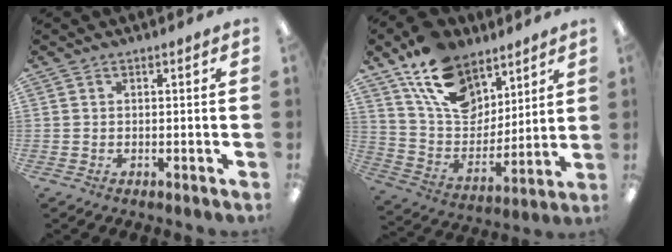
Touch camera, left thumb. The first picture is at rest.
{"total": 18.0, "force": [11.2, 11.1, 8.8], "torque": [-0.161, -0.048, 0.211]}